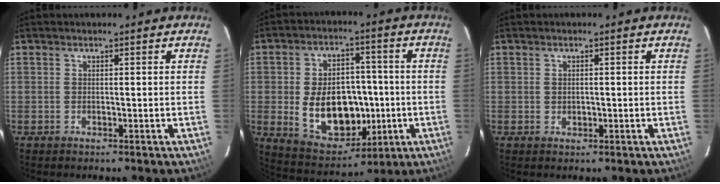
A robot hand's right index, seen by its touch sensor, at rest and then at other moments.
{"total": 16.1, "force": [-2.3, 11.0, 11.5], "torque": [-0.227, 0.008, -0.008]}
{"total": 0.9, "force": [0.0, 0.8, 0.3], "torque": [-0.002, 0.002, 0.002]}